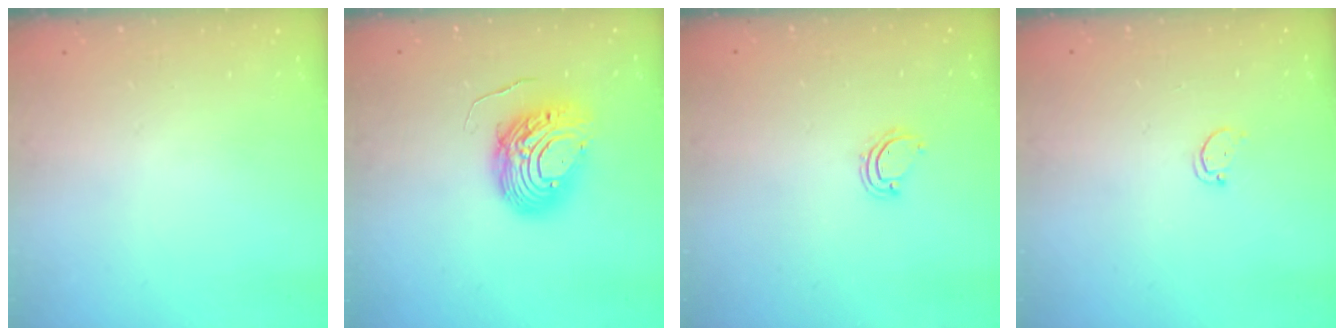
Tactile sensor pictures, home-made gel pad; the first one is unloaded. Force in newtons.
{"total": 10.5, "press": 10.5, "slide": 0.9}
{"total": 3.9, "press": 3.9, "slide": 0.3}
{"total": 1.7, "press": 1.7, "slide": 0.2}